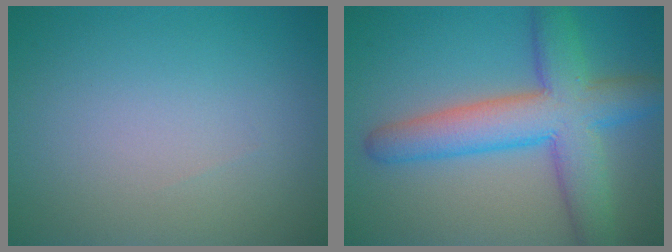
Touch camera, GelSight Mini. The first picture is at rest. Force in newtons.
{"total": 8.1, "press": 8.1, "slide": 0.3}